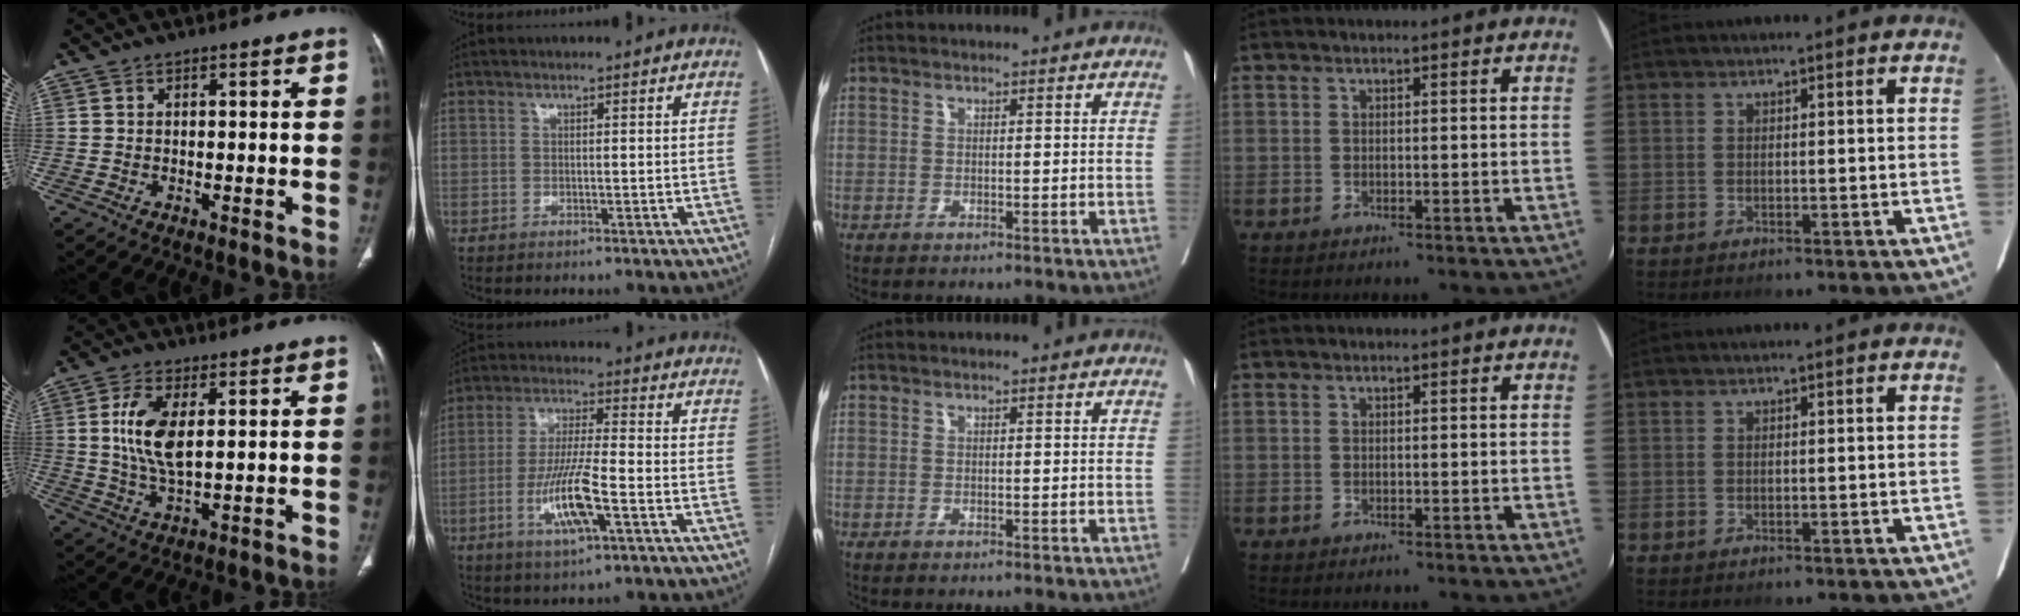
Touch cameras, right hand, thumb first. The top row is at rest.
{"thumb": {"total": 9.2, "force": [1.8, 4.1, 8.0], "torque": [-0.166, -0.011, 0.038]}, "index": {"total": 9.9, "force": [-3.5, 1.1, 9.2], "torque": [-0.182, -0.008, -0.064]}}